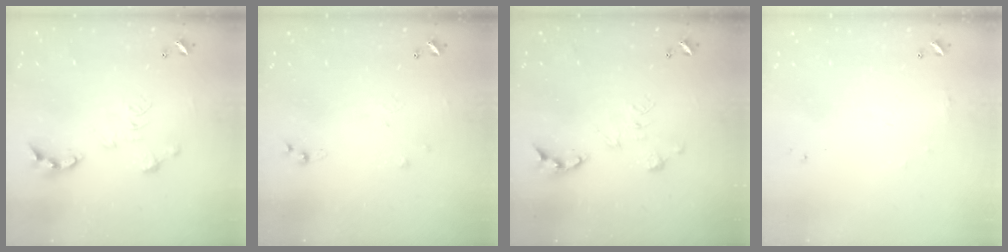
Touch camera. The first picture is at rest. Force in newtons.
{"total": 5.1, "press": 5.1, "slide": 0.6}
{"total": 0.0}
{"total": 4.7, "press": 4.7, "slide": 0.7}